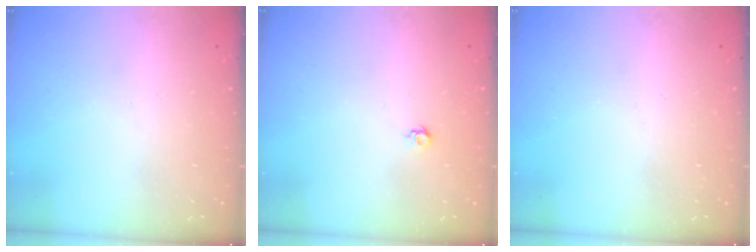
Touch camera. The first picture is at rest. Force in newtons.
{"total": 4.0, "press": 4.0, "slide": 0.6}
{"total": 0.0}